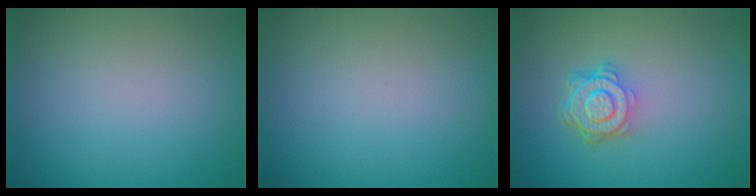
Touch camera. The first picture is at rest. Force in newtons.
{"total": 0.0}
{"total": 4.3, "press": 3.2, "slide": 2.9}